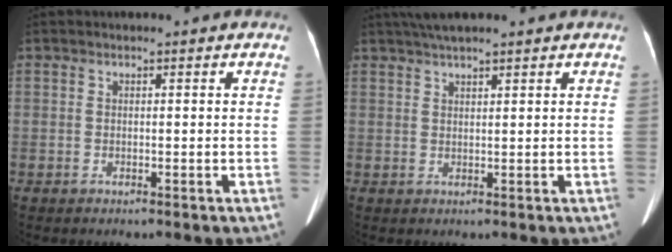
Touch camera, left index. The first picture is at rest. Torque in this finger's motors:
{"motor_torque": [-0.73, -0.34, -0.43, -0.07]}